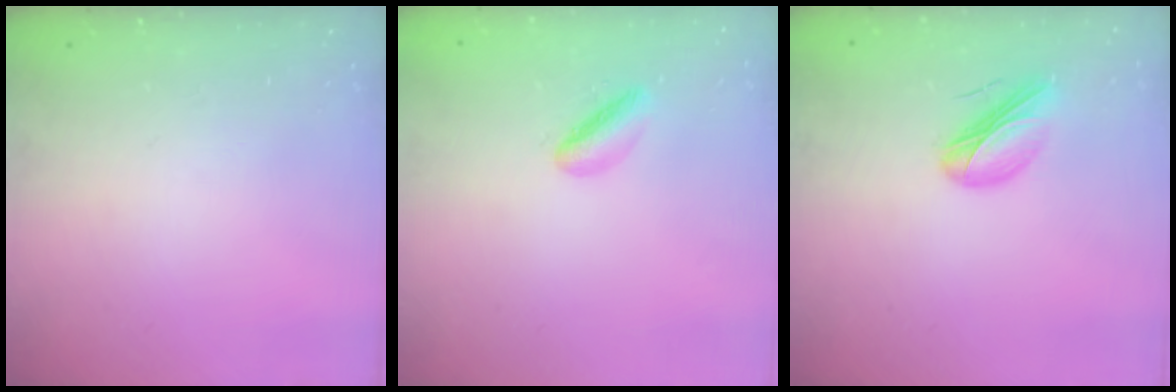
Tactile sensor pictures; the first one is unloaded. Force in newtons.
{"total": 4.1, "press": 4.1, "slide": 0.6}
{"total": 9.5, "press": 9.2, "slide": 2.5}